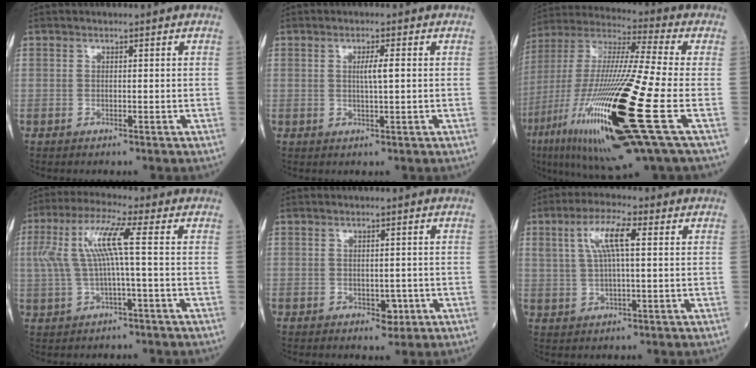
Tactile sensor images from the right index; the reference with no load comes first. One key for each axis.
{"total": 2.4, "fx": 0.3, "fy": 0.0, "fz": 2.4, "tx": -0.042, "ty": 0.000, "tz": 0.006}
{"total": 27.9, "fx": -9.3, "fy": 2.1, "fz": 26.2, "tx": -0.532, "ty": -0.058, "tz": -0.172}
{"total": 8.2, "fx": 0.9, "fy": 0.2, "fz": 8.2, "tx": -0.179, "ty": 0.028, "tz": 0.019}
{"total": 2.1, "fx": -0.6, "fy": 1.3, "fz": 1.5, "tx": -0.015, "ty": 0.001, "tz": -0.004}
{"total": 6.9, "fx": 2.2, "fy": 1.3, "fz": 6.4, "tx": -0.130, "ty": 0.015, "tz": 0.043}